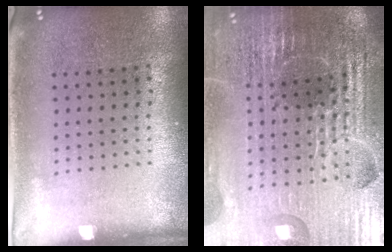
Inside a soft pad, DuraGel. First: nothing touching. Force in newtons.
{"total": 6.5, "press": 5.7, "slide": 3.1}